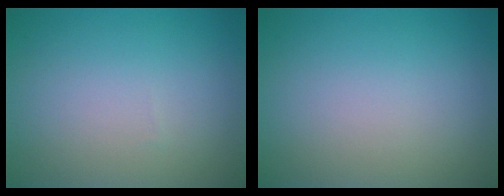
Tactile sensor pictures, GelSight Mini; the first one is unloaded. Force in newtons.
{"total": 0.0}